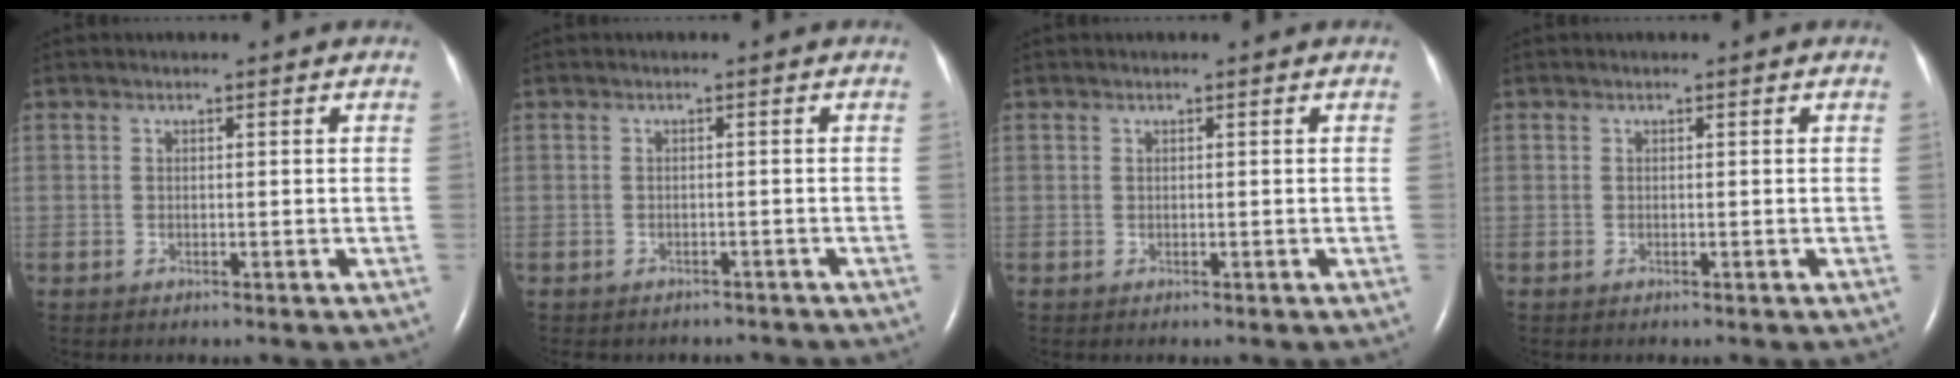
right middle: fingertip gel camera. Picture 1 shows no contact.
{"total": 5.1, "force": [-4.5, 2.1, 0.8], "torque": [-0.008, 0.004, -0.049]}
{"total": 0.0}
{"total": 0.0}